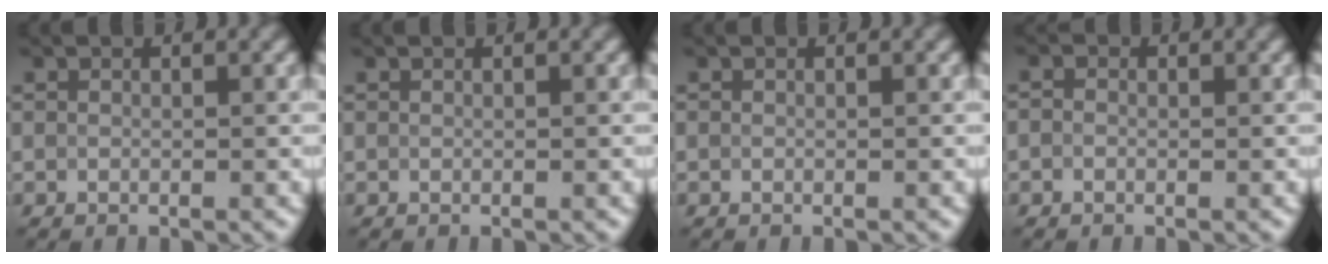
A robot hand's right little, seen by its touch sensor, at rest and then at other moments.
{"total": 0.0}
{"total": 0.0}
{"total": 0.7, "force": [-0.2, 0.6, 0.4], "torque": [-0.010, -0.001, -0.008]}